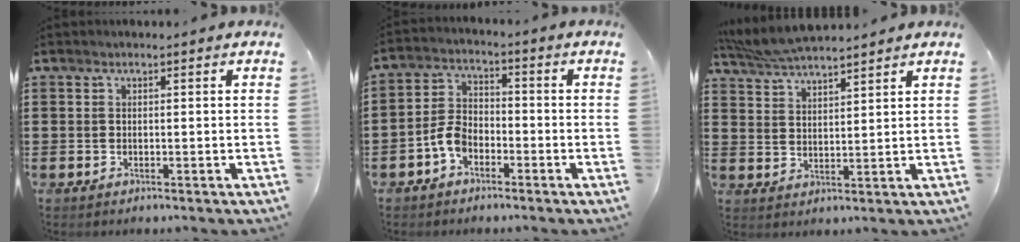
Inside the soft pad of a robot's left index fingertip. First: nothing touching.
{"total": 4.9, "force": [-2.7, 3.0, 2.9], "torque": [-0.081, 0.004, -0.059]}
{"total": 5.1, "force": [5.0, 0.3, 1.1], "torque": [-0.040, -0.017, 0.091]}